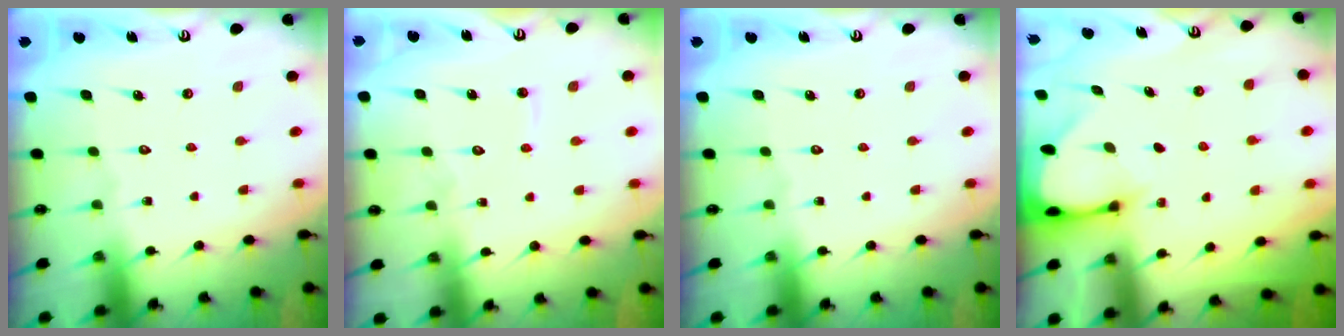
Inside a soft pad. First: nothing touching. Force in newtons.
{"total": 5.6, "press": 5.6, "slide": 0.7}
{"total": 0.0}
{"total": 2.4, "press": 2.4, "slide": 0.1}